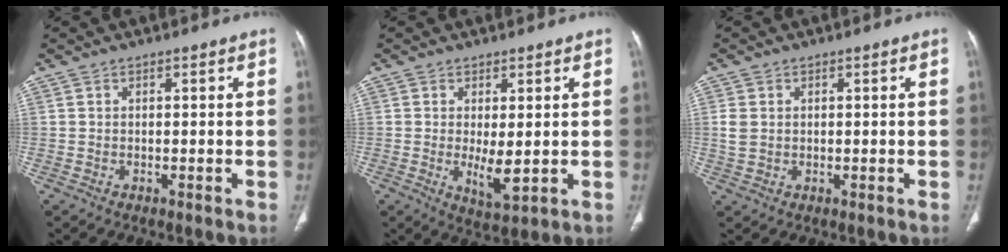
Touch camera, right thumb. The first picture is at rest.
{"total": 5.2, "force": [-0.2, 1.9, 4.8], "torque": [-0.081, -0.017, 0.006]}
{"total": 3.0, "force": [0.4, 2.3, 1.8], "torque": [-0.044, 0.003, 0.013]}